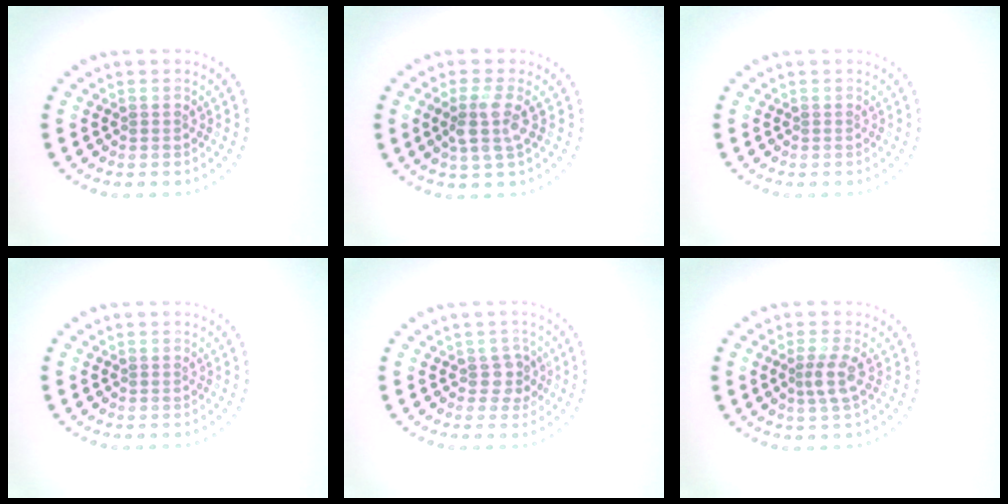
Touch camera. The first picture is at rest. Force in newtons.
{"total": 3.0, "press": 2.5, "slide": 1.7}
{"total": 0.0}
{"total": 0.0}
{"total": 1.8, "press": 1.5, "slide": 1.0}
{"total": 2.1, "press": 1.7, "slide": 1.2}